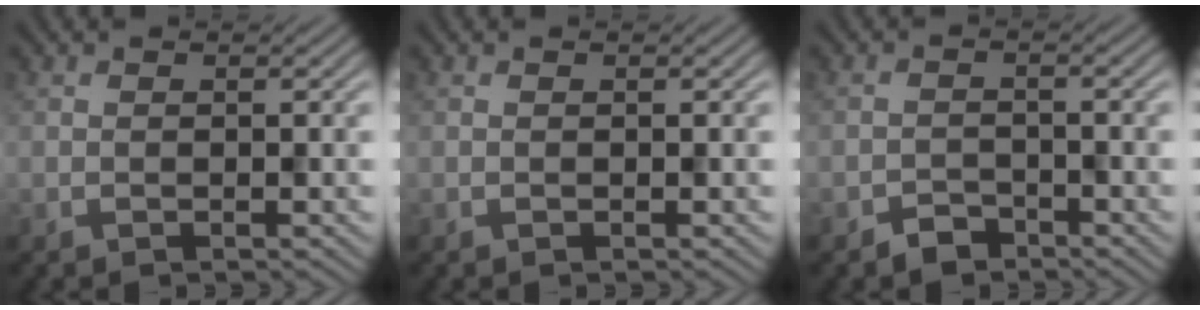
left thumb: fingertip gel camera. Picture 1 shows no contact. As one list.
[{"total": 0.0}, {"total": 2.1, "force": [-1.8, 1.0, 0.4], "torque": [-0.006, 0.004, -0.040]}]